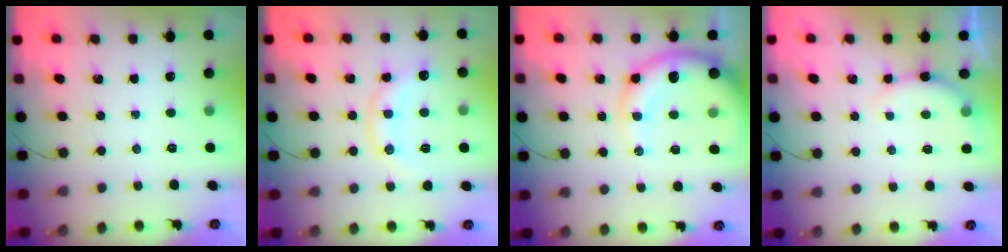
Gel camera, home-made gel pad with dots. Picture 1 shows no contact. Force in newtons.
{"total": 11.9, "press": 11.9, "slide": 0.7}
{"total": 13.4, "press": 13.1, "slide": 3.0}
{"total": 6.3, "press": 6.3, "slide": 0.8}